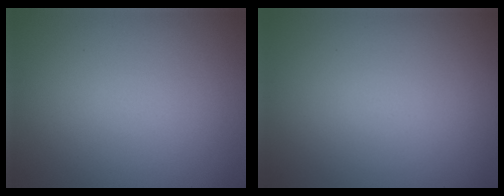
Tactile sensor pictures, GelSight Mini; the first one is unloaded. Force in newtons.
{"total": 0.0}